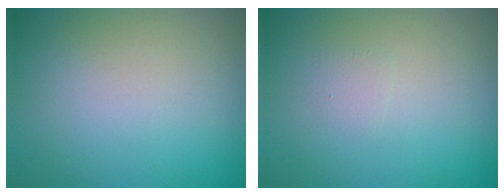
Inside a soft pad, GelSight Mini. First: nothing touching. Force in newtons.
{"total": 0.6, "press": 0.6, "slide": 0.1}